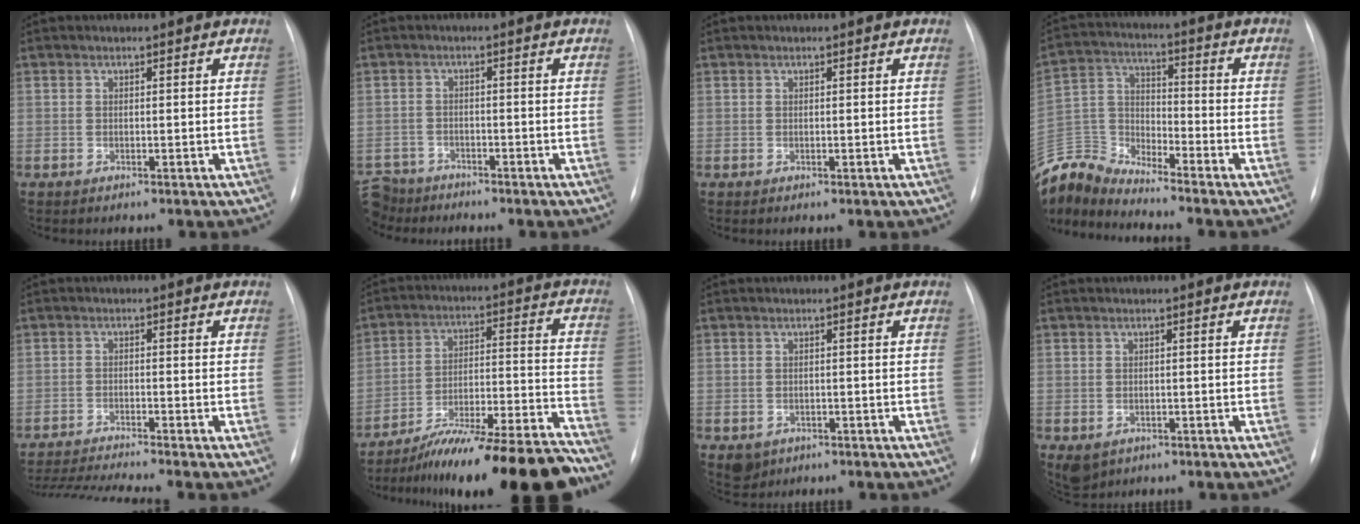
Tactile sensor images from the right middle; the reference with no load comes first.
{"total": 6.9, "force": [-6.1, 3.2, 0.2], "torque": [-0.012, 0.002, -0.109]}
{"total": 0.0}
{"total": 10.5, "force": [-10.5, 0.2, 0.2], "torque": [-0.019, 0.035, -0.212]}
{"total": 7.7, "force": [-6.9, -1.9, 2.9], "torque": [-0.045, -0.018, -0.120]}
{"total": 21.2, "force": [-18.7, -0.1, 10.0], "torque": [-0.117, 0.002, -0.292]}
{"total": 2.7, "force": [-1.4, 2.2, 0.7], "torque": [-0.008, 0.001, -0.012]}
{"total": 3.2, "force": [-1.6, 2.5, 1.3], "torque": [-0.020, -0.004, -0.012]}